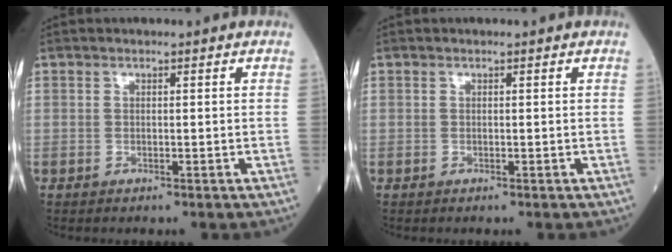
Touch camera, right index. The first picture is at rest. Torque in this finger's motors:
{"motor_torque": [0.00, 0.00, 0.00, 0.00]}